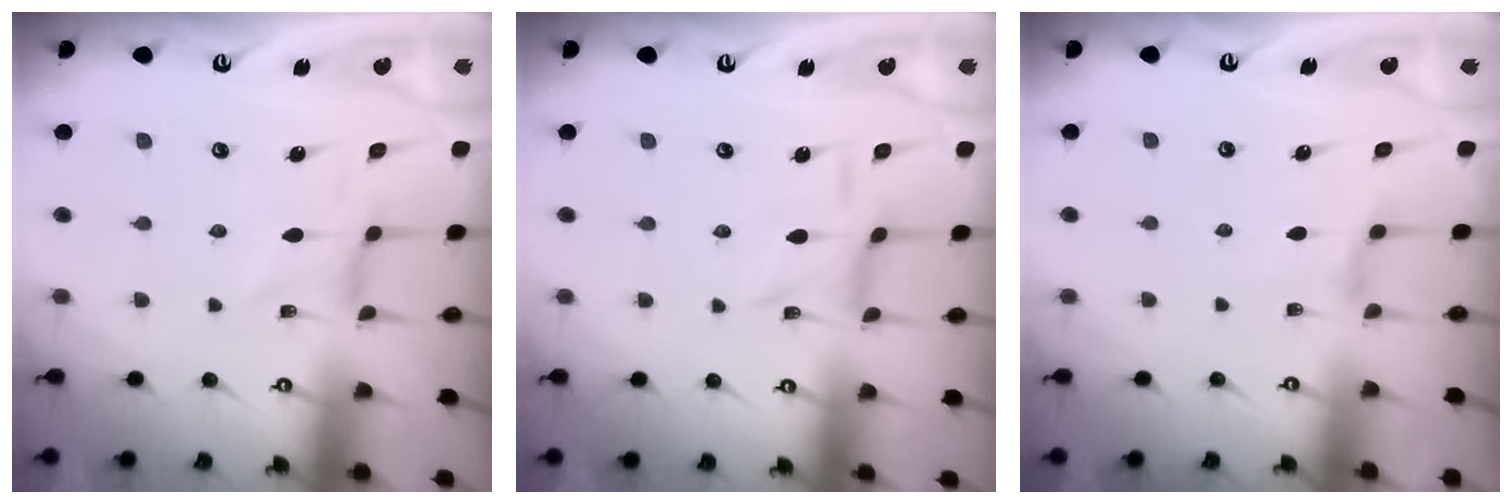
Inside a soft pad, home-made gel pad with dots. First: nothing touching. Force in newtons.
{"total": 1.4, "press": 1.3, "slide": 0.4}
{"total": 1.9, "press": 1.9, "slide": 0.4}